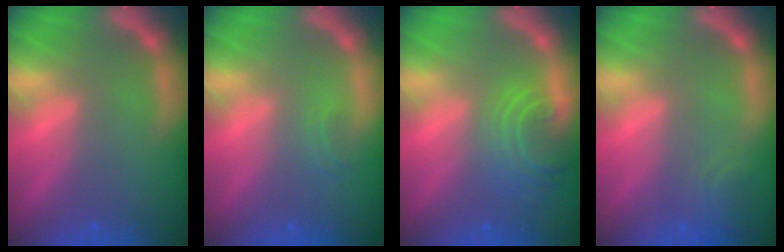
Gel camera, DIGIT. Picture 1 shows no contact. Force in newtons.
{"total": 0.9}
{"total": 5.5}
{"total": 1.9}